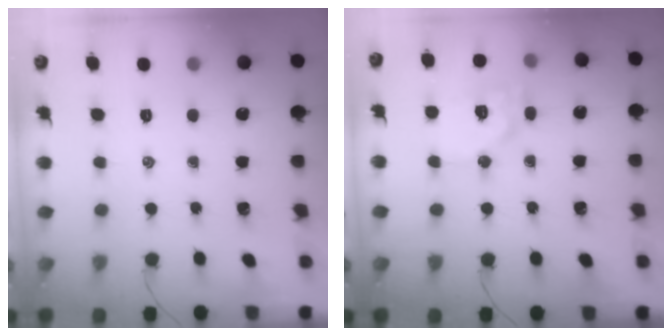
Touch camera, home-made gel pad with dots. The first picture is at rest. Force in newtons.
{"total": 12.2, "press": 12.2, "slide": 1.2}